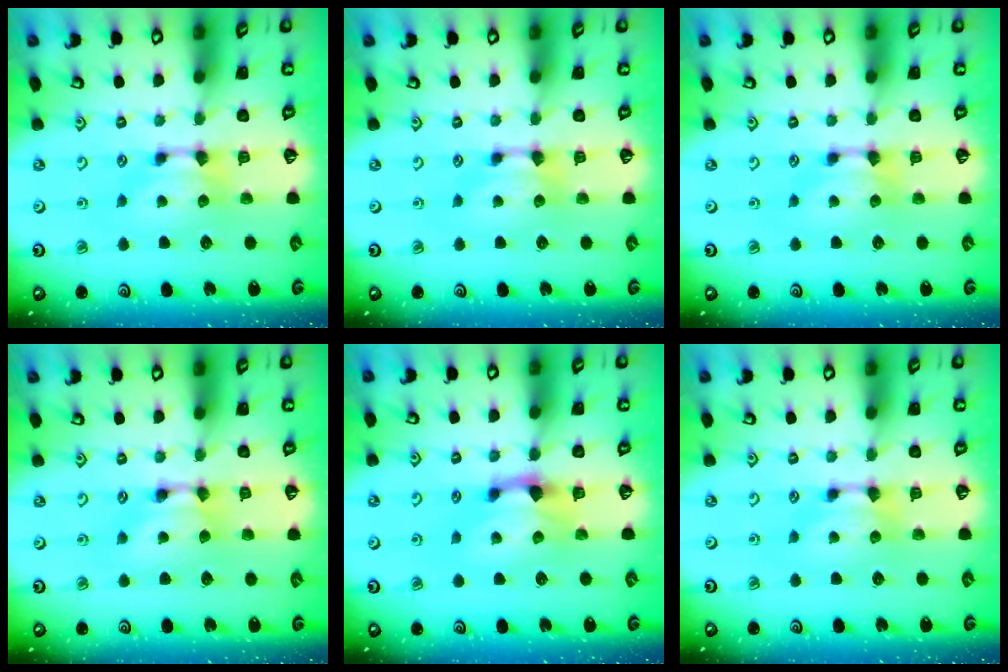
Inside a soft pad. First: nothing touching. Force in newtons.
{"total": 0.0}
{"total": 0.0}
{"total": 1.5, "press": 1.5, "slide": 0.1}
{"total": 1.9, "press": 1.3, "slide": 1.4}
{"total": 0.0}